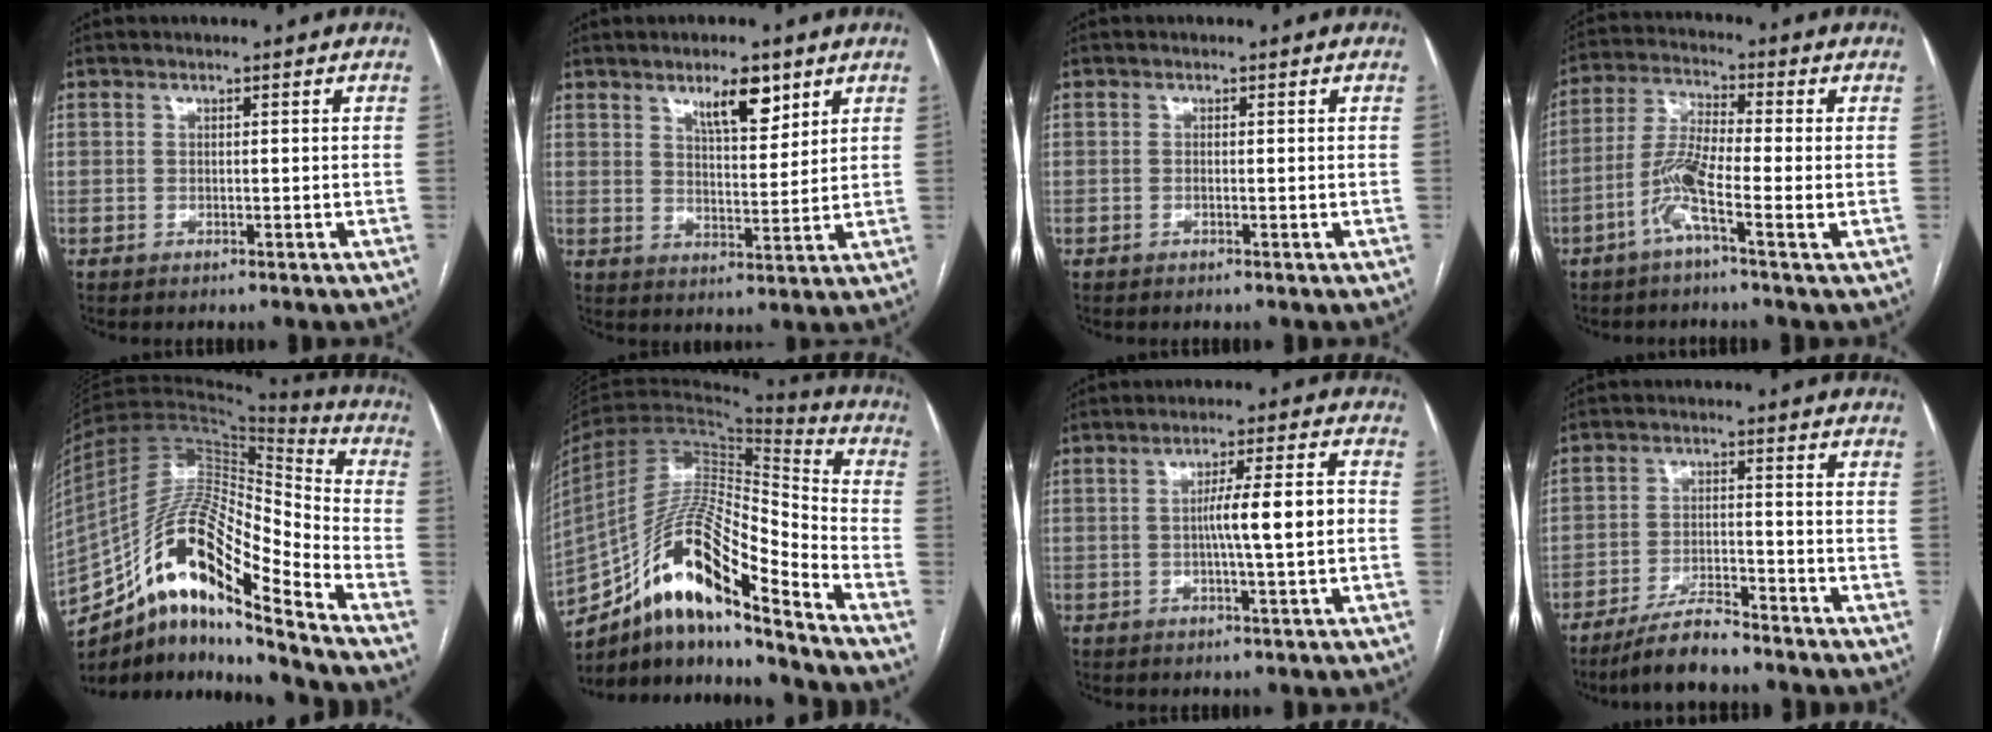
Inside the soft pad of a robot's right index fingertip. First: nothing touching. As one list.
[{"total": 6.8, "force": [4.3, 2.2, 4.8], "torque": [-0.079, -0.003, 0.072]}, {"total": 0.0}, {"total": 7.7, "force": [-2.8, 0.3, 7.2], "torque": [-0.146, 0.004, -0.063]}, {"total": 20.7, "force": [-13.0, 3.7, 15.8], "torque": [-0.301, 0.019, -0.228]}, {"total": 19.3, "force": [-12.5, 3.2, 14.3], "torque": [-0.262, 0.014, -0.218]}, {"total": 7.4, "force": [-0.7, -0.1, 7.4], "torque": [-0.118, 0.011, -0.010]}, {"total": 6.8, "force": [-6.0, 1.0, 3.1], "torque": [-0.059, -0.015, -0.109]}]